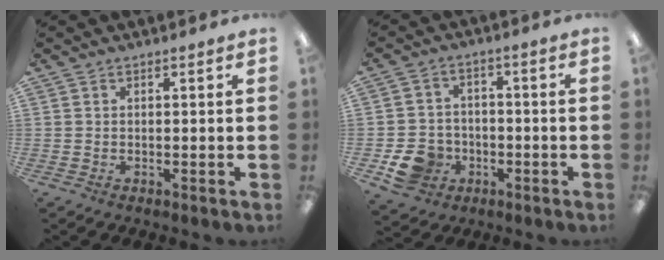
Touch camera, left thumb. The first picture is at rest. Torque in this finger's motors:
{"motor_torque": [0.05, 1.42, 0.41, -0.27, 0.03]}